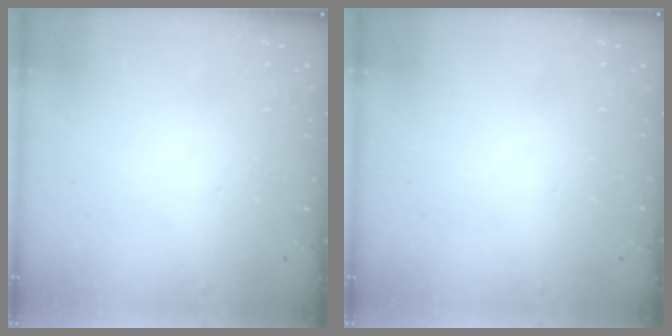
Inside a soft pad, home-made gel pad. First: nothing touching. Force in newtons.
{"total": 0.0}